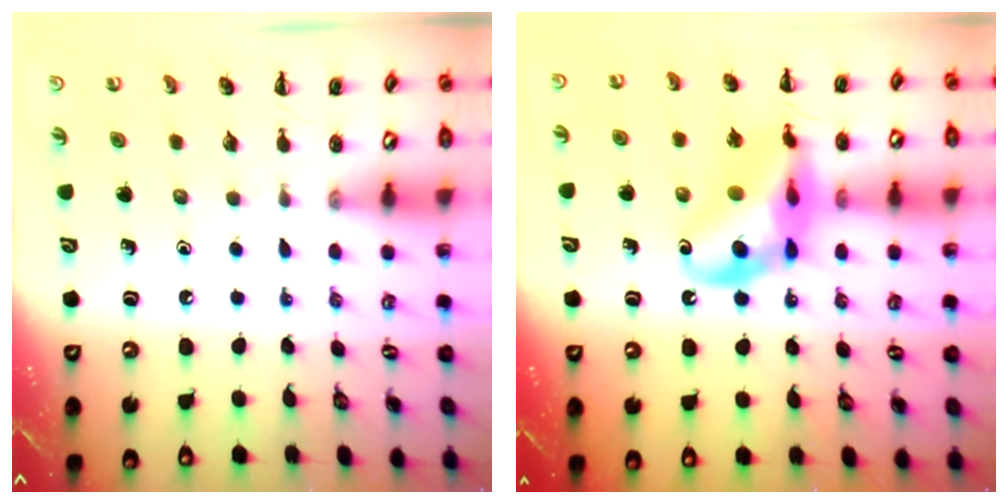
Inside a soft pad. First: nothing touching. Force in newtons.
{"total": 14.9, "press": 14.6, "slide": 3.1}